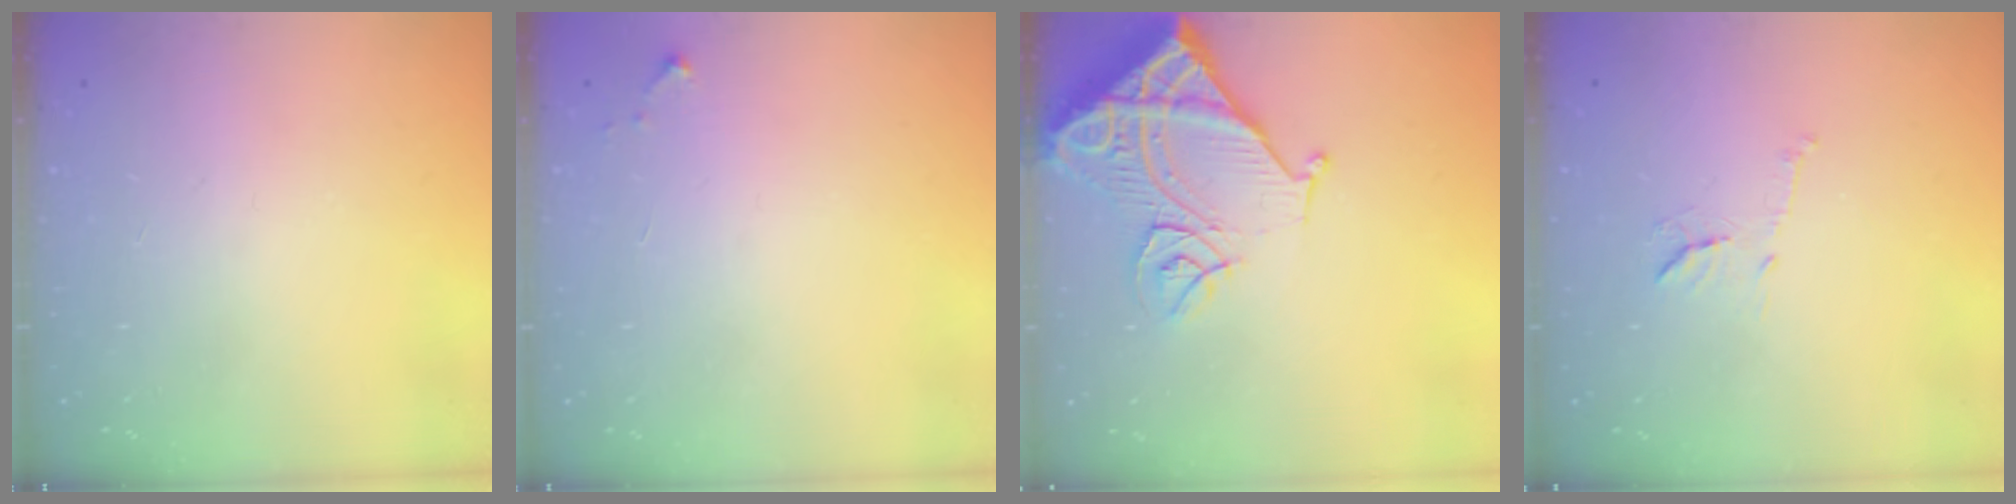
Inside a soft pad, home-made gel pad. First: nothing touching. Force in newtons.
{"total": 2.6, "press": 2.6, "slide": 0.4}
{"total": 15.0, "press": 14.9, "slide": 1.9}
{"total": 9.1, "press": 9.1, "slide": 0.5}